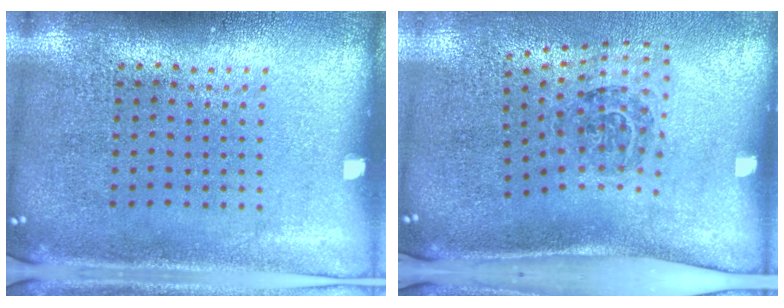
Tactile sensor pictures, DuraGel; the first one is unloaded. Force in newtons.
{"total": 1.8, "press": 1.2, "slide": 1.4}